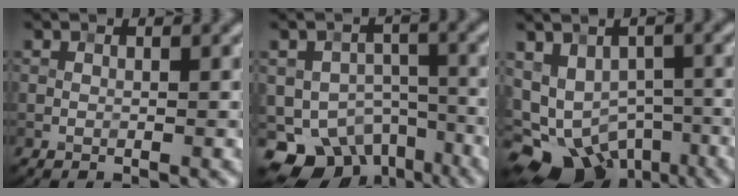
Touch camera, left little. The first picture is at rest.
{"total": 8.7, "force": [-5.5, 5.8, 3.6], "torque": [-0.046, -0.014, -0.085]}
{"total": 11.4, "force": [-6.1, 7.8, 5.7], "torque": [-0.082, -0.021, -0.074]}